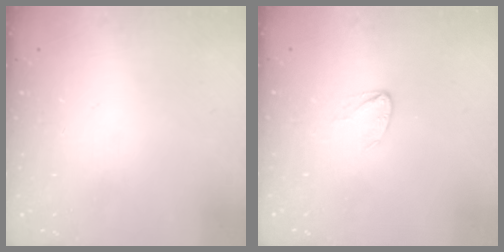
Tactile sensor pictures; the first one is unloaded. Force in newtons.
{"total": 2.7, "press": 2.7, "slide": 0.3}